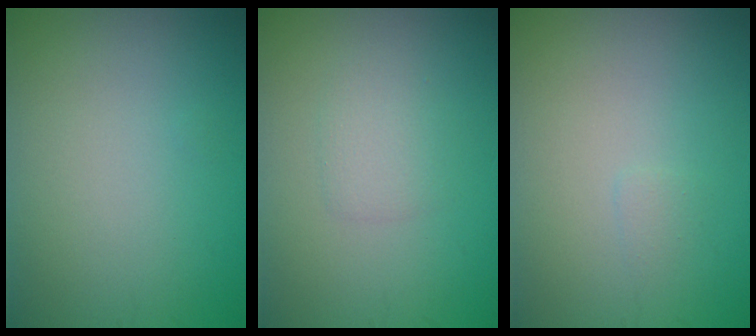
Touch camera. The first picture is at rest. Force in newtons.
{"total": 1.6, "press": 1.6, "slide": 0.1}
{"total": 0.5, "press": 0.5, "slide": 0.0}